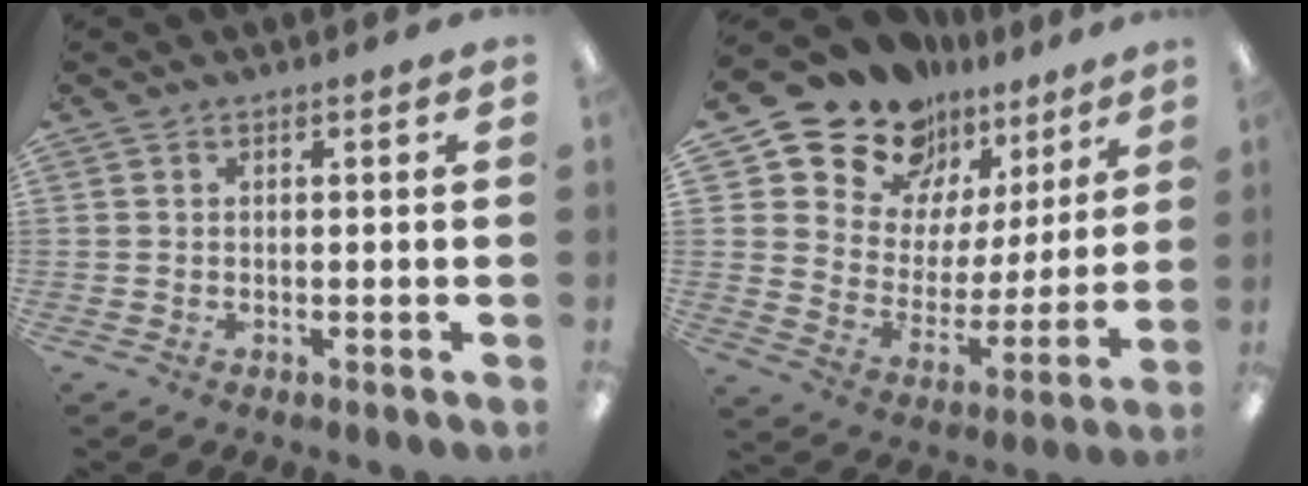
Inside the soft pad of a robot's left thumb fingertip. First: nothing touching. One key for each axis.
{"total": 16.5, "fx": 13.4, "fy": 9.0, "fz": 3.2, "tx": -0.083, "ty": -0.110, "tz": 0.249}